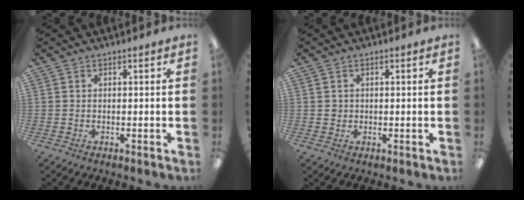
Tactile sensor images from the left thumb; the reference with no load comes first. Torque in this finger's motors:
{"motor_torque": [-0.12, -0.02, -0.03, -0.09, 0.00]}